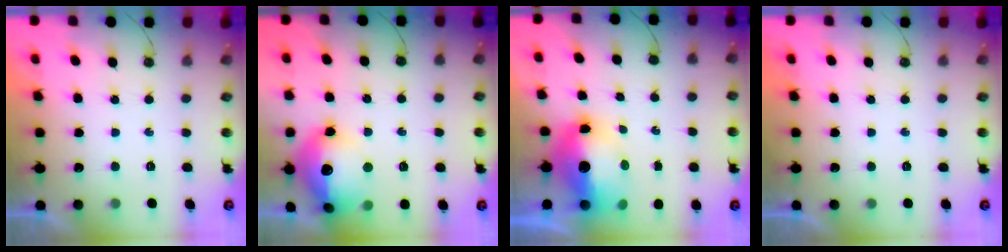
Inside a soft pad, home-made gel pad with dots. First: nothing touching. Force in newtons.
{"total": 19.3, "press": 19.2, "slide": 1.5}
{"total": 12.7, "press": 12.6, "slide": 1.4}
{"total": 0.0}